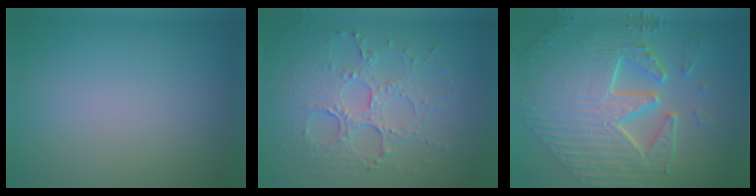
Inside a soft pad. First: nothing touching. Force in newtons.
{"total": 5.4, "press": 3.8, "slide": 3.9}
{"total": 10.1, "press": 7.5, "slide": 6.8}